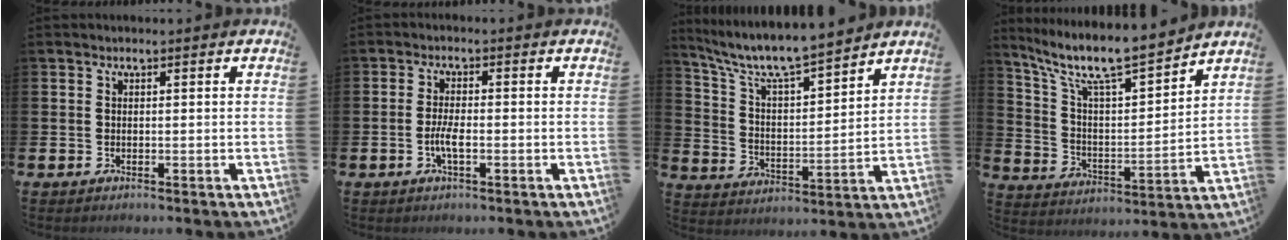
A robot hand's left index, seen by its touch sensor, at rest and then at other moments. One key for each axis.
{"total": 2.8, "fx": -0.8, "fy": 0.8, "fz": 2.6, "tx": -0.051, "ty": -0.002, "tz": -0.018}
{"total": 8.3, "fx": 7.8, "fy": 0.9, "fz": 2.8, "tx": -0.093, "ty": -0.055, "tz": 0.133}
{"total": 10.0, "fx": 8.8, "fy": 1.3, "fz": 4.4, "tx": -0.119, "ty": -0.061, "tz": 0.148}